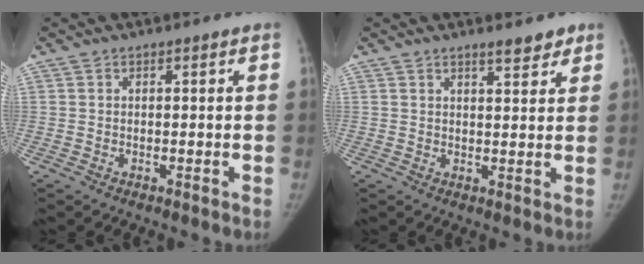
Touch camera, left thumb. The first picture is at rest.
{"total": 3.7, "force": [2.9, 1.1, 2.0], "torque": [-0.011, -0.019, 0.042]}